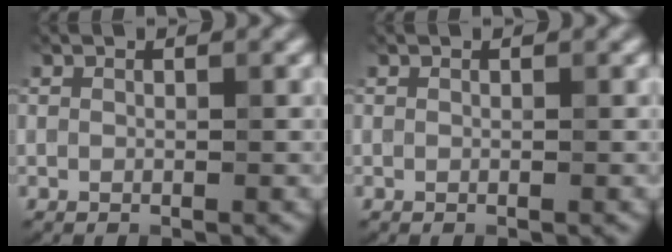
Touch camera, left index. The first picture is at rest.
{"total": 0.0}